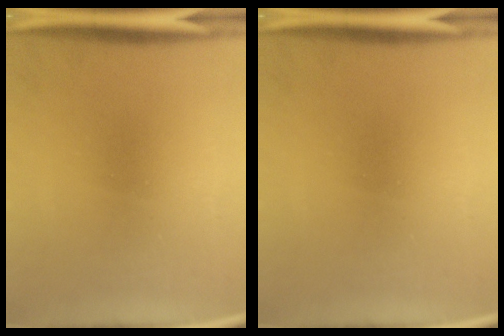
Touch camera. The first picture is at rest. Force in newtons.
{"total": 0.0}